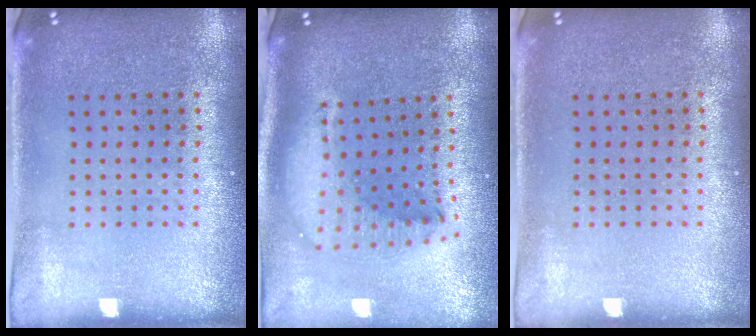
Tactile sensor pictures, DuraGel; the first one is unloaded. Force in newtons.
{"total": 1.9, "press": 1.5, "slide": 1.2}
{"total": 0.0}